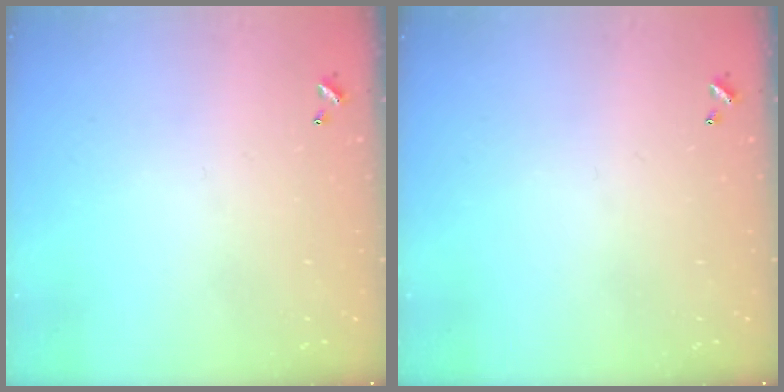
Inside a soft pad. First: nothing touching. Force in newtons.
{"total": 0.0}